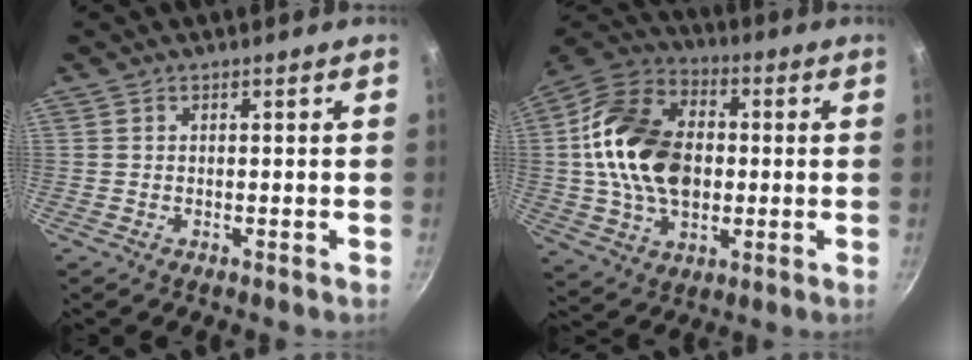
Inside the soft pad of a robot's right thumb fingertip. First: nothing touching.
{"total": 21.6, "force": [0.7, 15.0, 15.5], "torque": [-0.254, 0.025, 0.006]}